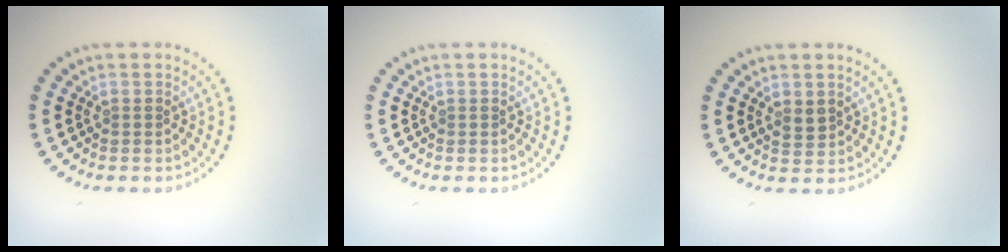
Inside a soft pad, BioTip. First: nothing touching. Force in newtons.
{"total": 0.0}
{"total": 1.4, "press": 1.3, "slide": 0.4}